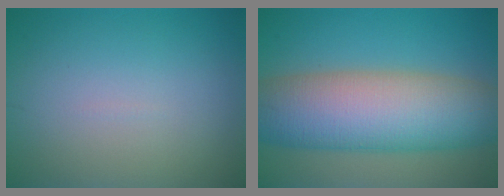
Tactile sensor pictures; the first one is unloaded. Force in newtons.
{"total": 12.1, "press": 12.1, "slide": 0.6}